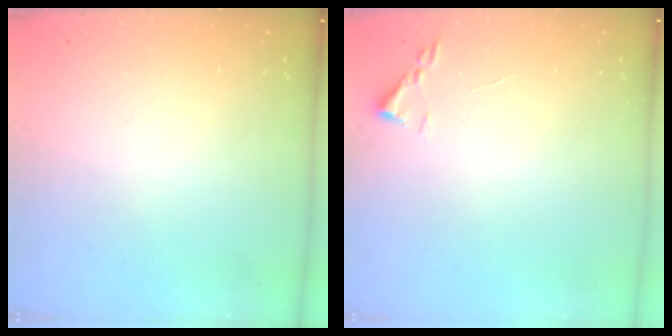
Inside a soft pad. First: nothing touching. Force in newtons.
{"total": 1.8, "press": 1.7, "slide": 0.2}